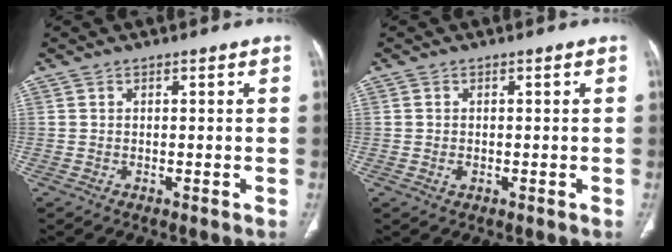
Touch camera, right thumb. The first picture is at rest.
{"total": 1.0, "force": [-0.2, 0.7, 0.6], "torque": [-0.016, 0.001, -0.002]}